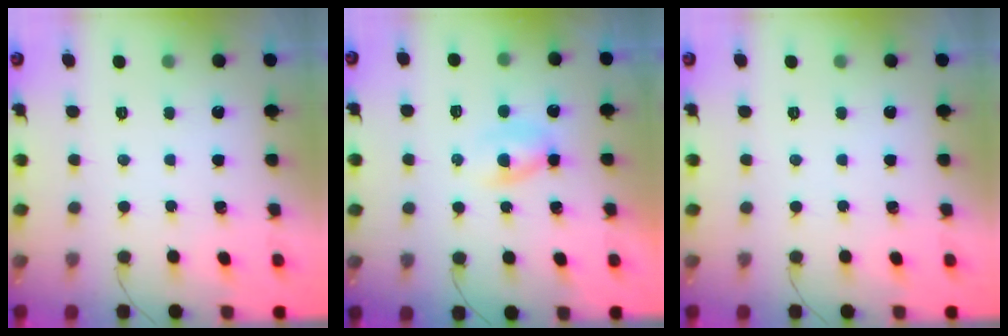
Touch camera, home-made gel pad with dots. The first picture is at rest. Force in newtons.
{"total": 2.3, "press": 2.2, "slide": 0.8}
{"total": 0.0}